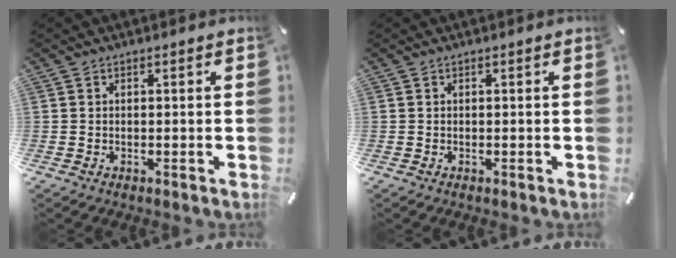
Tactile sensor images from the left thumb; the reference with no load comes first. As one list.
[{"total": 0.0}]